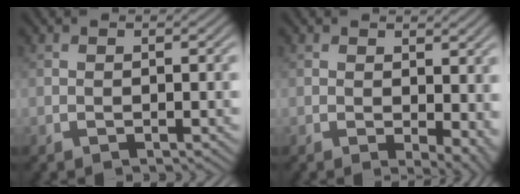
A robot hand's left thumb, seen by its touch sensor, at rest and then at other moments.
{"total": 4.9, "force": [0.3, 2.5, 4.2], "torque": [-0.053, -0.010, 0.012]}